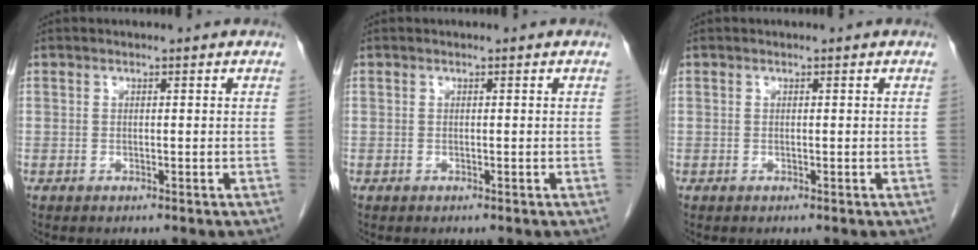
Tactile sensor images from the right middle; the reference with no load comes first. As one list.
[{"total": 0.0}, {"total": 0.0}]